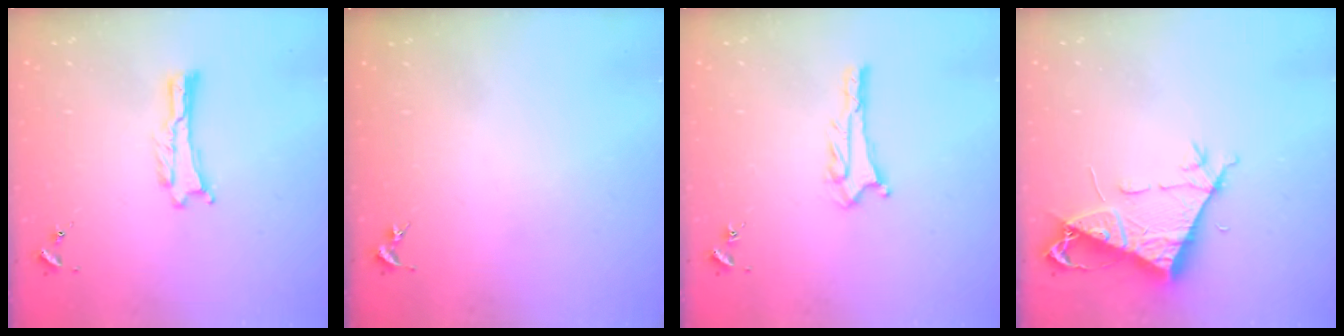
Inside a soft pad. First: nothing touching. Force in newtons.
{"total": 0.0}
{"total": 2.8, "press": 2.8, "slide": 0.2}
{"total": 7.9, "press": 7.8, "slide": 0.9}